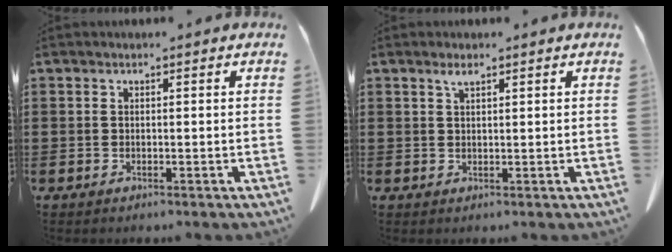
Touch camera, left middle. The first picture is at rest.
{"total": 1.5, "force": [1.0, 0.3, 1.1], "torque": [-0.024, -0.001, 0.019]}